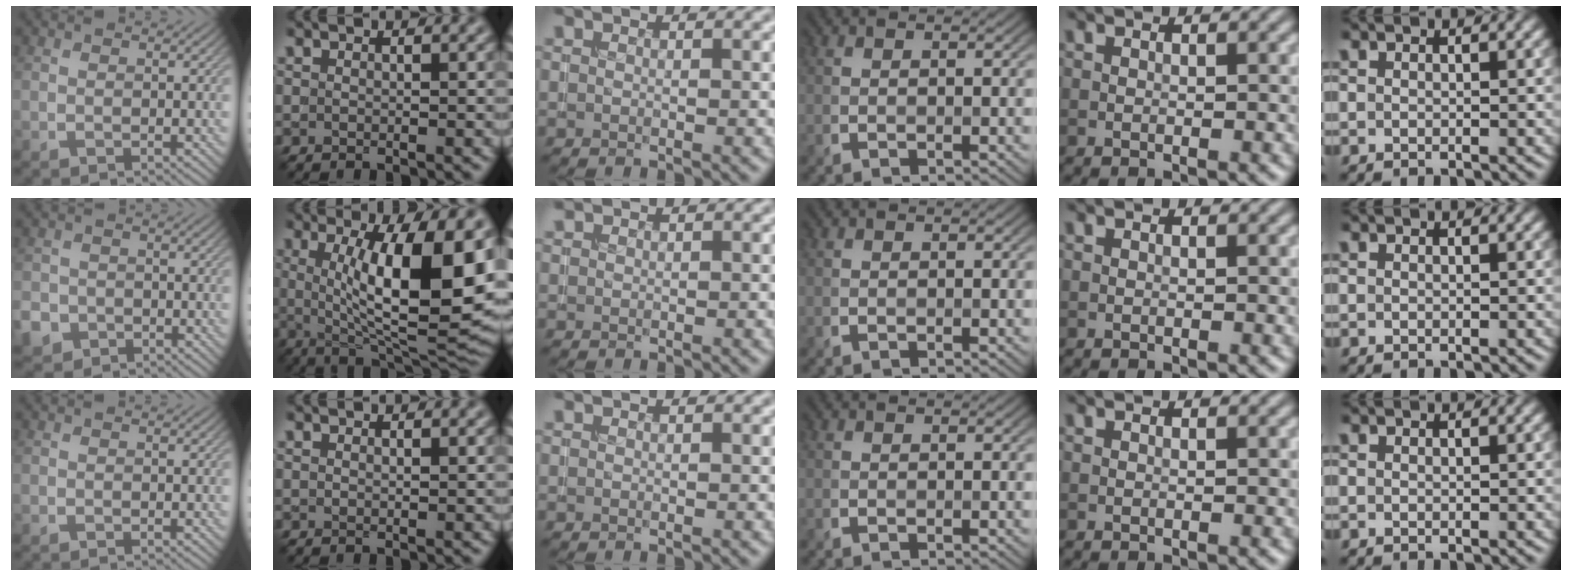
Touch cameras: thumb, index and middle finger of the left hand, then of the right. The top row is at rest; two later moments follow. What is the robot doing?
{"motion": "insert", "object": "coin"}